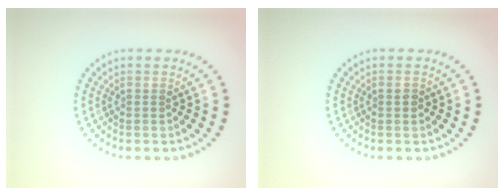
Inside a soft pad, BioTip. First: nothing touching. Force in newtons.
{"total": 0.7, "press": 0.7, "slide": 0.1}